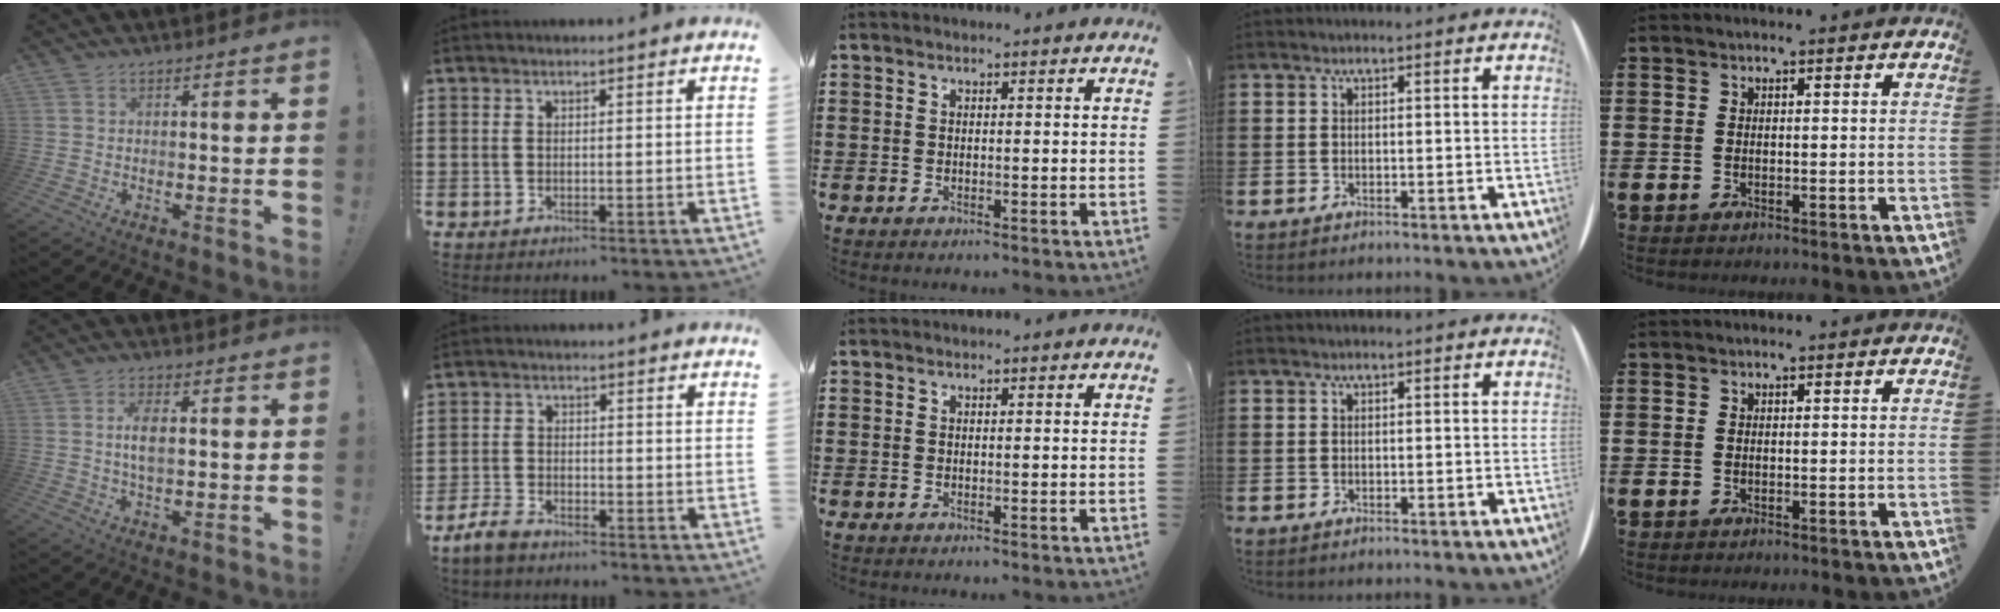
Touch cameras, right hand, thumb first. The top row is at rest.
{"thumb": {"total": 5.6, "force": [1.0, 2.4, 5.0], "torque": [-0.087, -0.002, 0.012]}, "index": {"total": 3.0, "force": [-2.6, 0.9, 1.1], "torque": [-0.037, 0.002, -0.056]}}